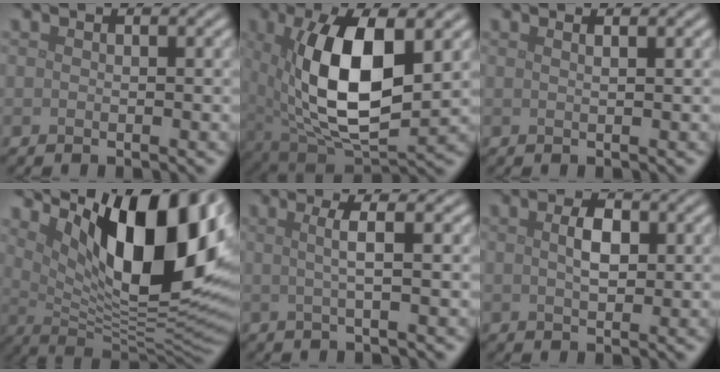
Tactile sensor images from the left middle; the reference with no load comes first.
{"total": 11.8, "force": [2.1, 5.4, 10.3], "torque": [-0.178, -0.008, 0.038]}
{"total": 1.3, "force": [0.7, 0.5, 0.9], "torque": [0.000, -0.002, -0.002]}
{"total": 15.2, "force": [5.3, 5.7, 13.0], "torque": [-0.172, -0.010, 0.087]}
{"total": 2.4, "force": [0.4, 0.5, 2.3], "torque": [-0.042, 0.005, 0.000]}
{"total": 2.5, "force": [0.5, 1.3, 2.1], "torque": [-0.042, 0.001, 0.008]}